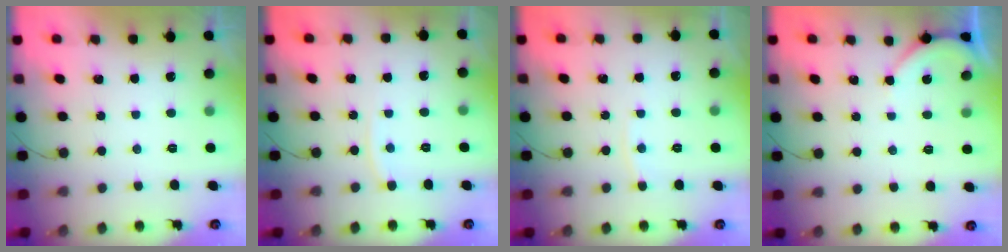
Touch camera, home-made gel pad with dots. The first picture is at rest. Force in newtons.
{"total": 4.8, "press": 4.8, "slide": 0.4}
{"total": 2.8, "press": 2.8, "slide": 0.3}
{"total": 3.2, "press": 3.1, "slide": 0.3}